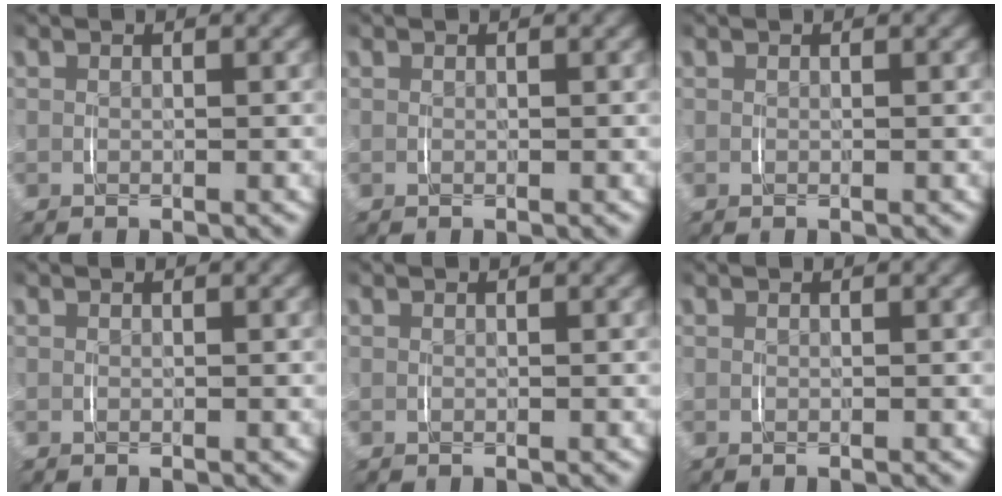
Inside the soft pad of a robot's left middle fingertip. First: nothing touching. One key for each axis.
{"total": 0.0}
{"total": 0.0}
{"total": 0.0}
{"total": 0.0}
{"total": 0.0}